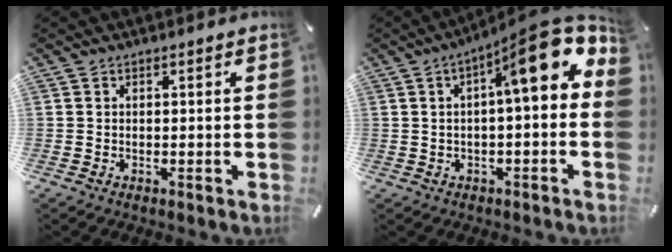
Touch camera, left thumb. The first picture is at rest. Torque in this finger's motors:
{"motor_torque": [0.73, 0.72, 1.05, 0.73, 0.22]}